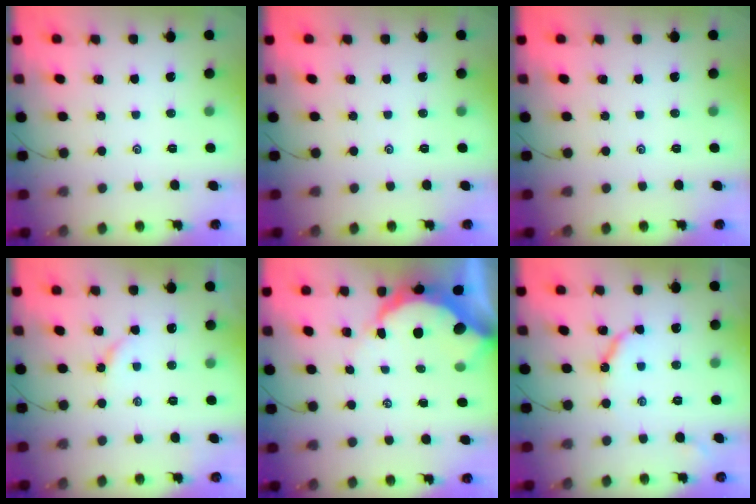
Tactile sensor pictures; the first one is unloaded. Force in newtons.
{"total": 0.0}
{"total": 0.0}
{"total": 2.7, "press": 2.6, "slide": 0.5}
{"total": 8.6, "press": 8.6, "slide": 0.8}
{"total": 6.3, "press": 6.3, "slide": 0.4}